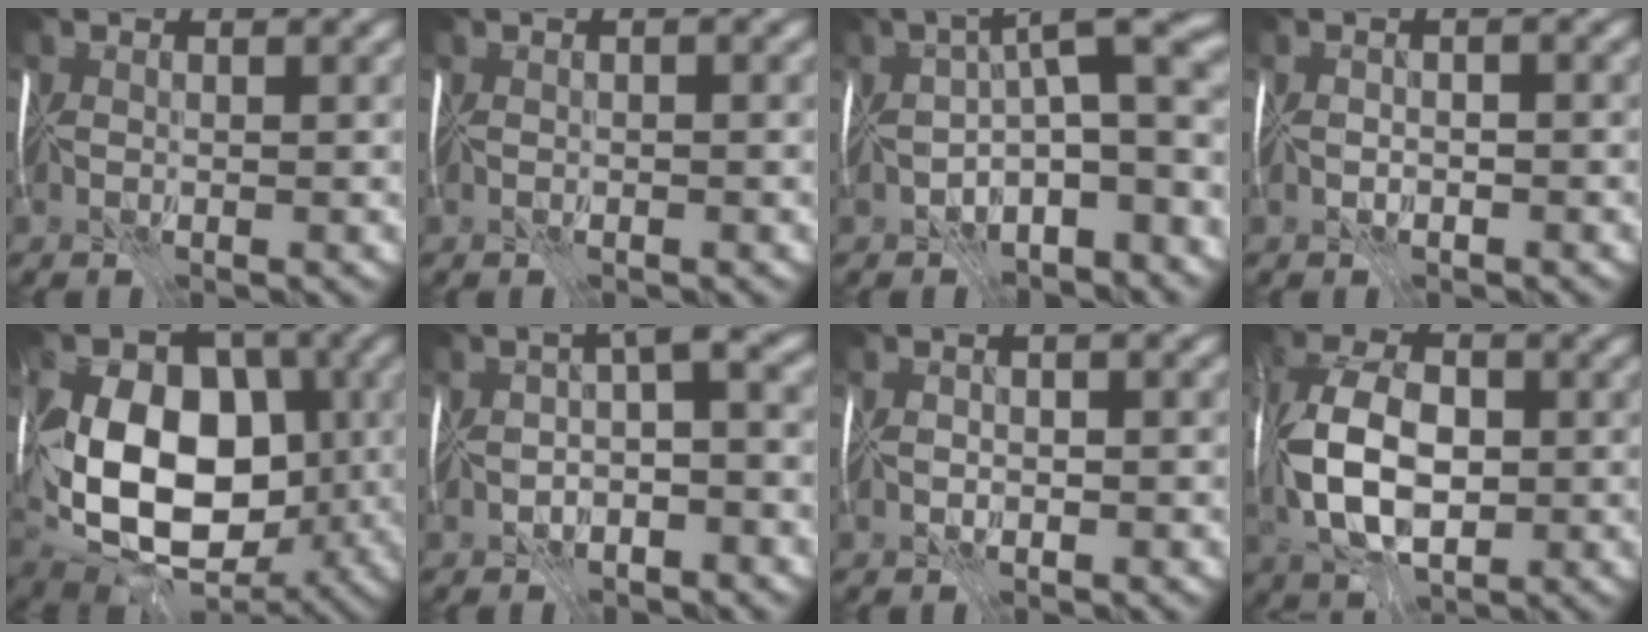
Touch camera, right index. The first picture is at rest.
{"total": 0.5, "force": [-0.1, 0.0, 0.5], "torque": [-0.005, 0.000, 0.001]}
{"total": 8.7, "force": [-2.1, 2.6, 8.0], "torque": [-0.119, 0.004, -0.042]}
{"total": 1.4, "force": [-0.8, 0.6, 1.0], "torque": [-0.014, 0.002, -0.011]}
{"total": 14.3, "force": [-0.9, 9.8, 10.3], "torque": [-0.163, -0.021, -0.011]}
{"total": 3.9, "force": [-1.5, 1.2, 3.3], "torque": [-0.053, 0.006, -0.037]}
{"total": 1.1, "force": [-0.7, 0.5, 0.7], "torque": [-0.011, -0.001, -0.010]}
{"total": 8.5, "force": [-0.9, 5.0, 6.8], "torque": [-0.143, 0.004, -0.027]}